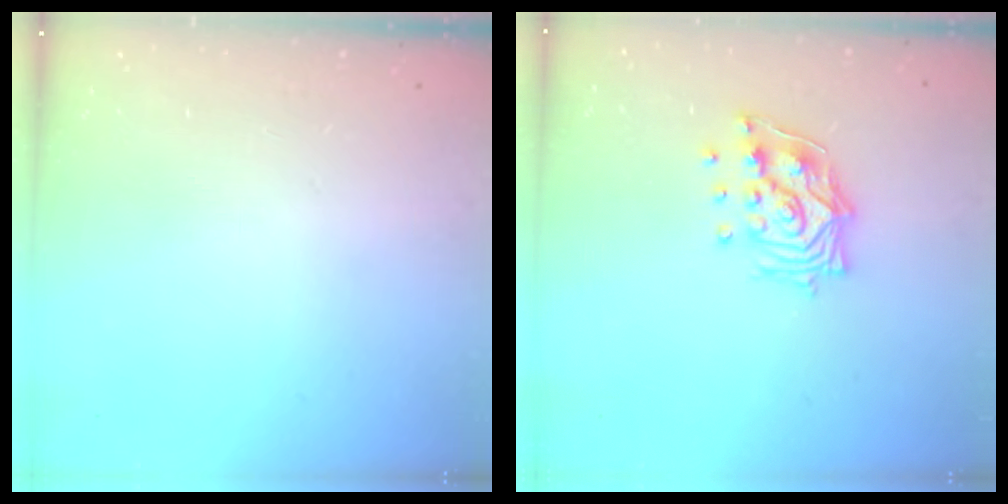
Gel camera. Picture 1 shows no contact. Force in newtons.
{"total": 13.3, "press": 13.3, "slide": 1.2}